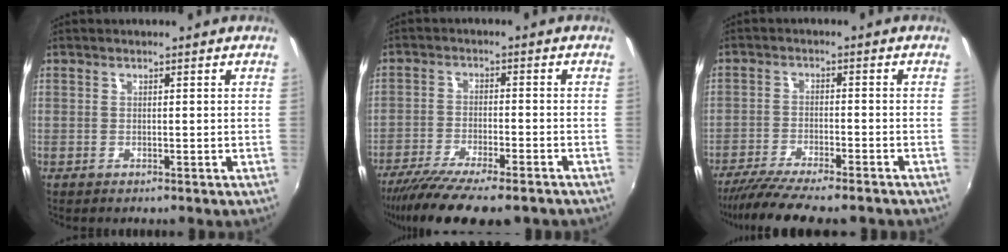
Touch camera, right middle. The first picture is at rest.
{"total": 15.2, "force": [-12.1, 3.0, 8.7], "torque": [-0.175, -0.051, -0.196]}
{"total": 12.1, "force": [-10.3, 1.6, 6.2], "torque": [-0.137, -0.040, -0.167]}